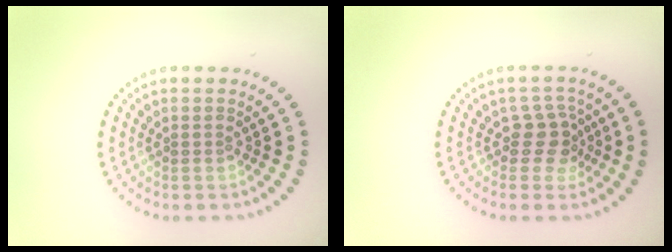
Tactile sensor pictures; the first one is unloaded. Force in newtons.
{"total": 2.5, "press": 1.9, "slide": 1.6}